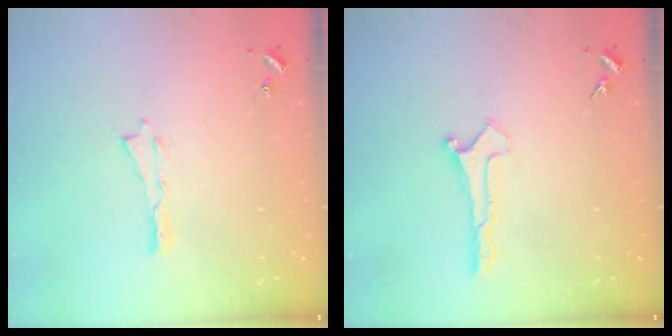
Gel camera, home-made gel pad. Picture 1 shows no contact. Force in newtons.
{"total": 0.0}